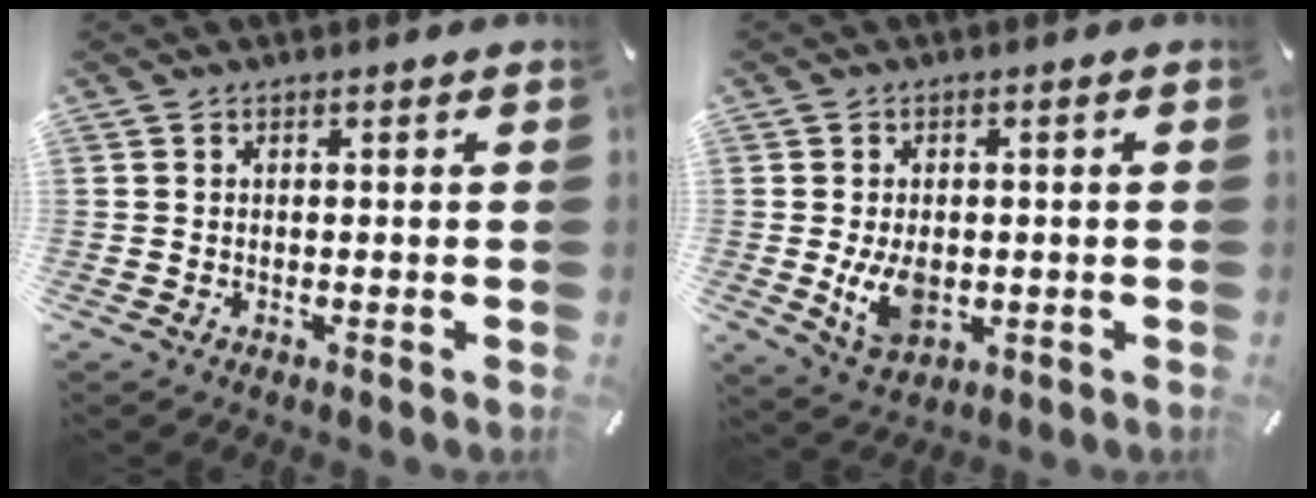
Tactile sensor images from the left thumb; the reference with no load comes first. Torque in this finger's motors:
{"motor_torque": [1.24, 1.41, 0.95, 0.14, 0.11]}